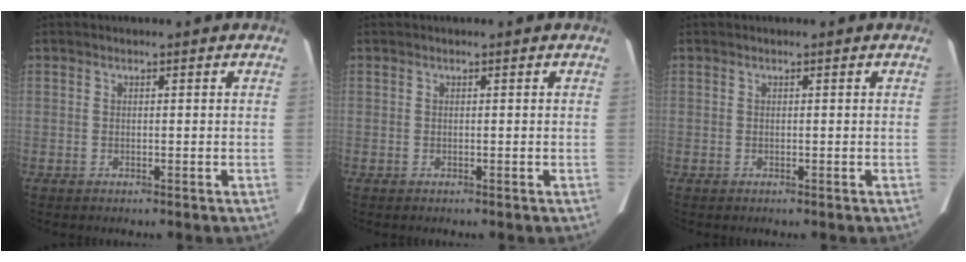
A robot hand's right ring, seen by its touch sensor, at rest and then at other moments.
{"total": 0.0}
{"total": 0.0}